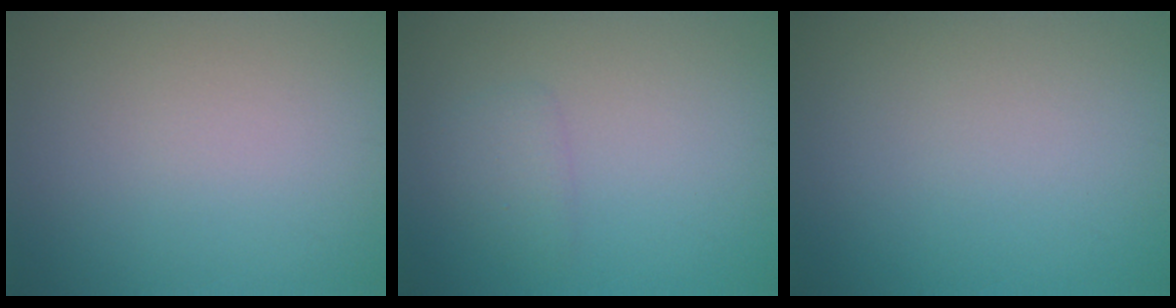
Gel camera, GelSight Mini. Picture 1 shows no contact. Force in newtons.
{"total": 1.4, "press": 1.4, "slide": 0.1}
{"total": 0.0}